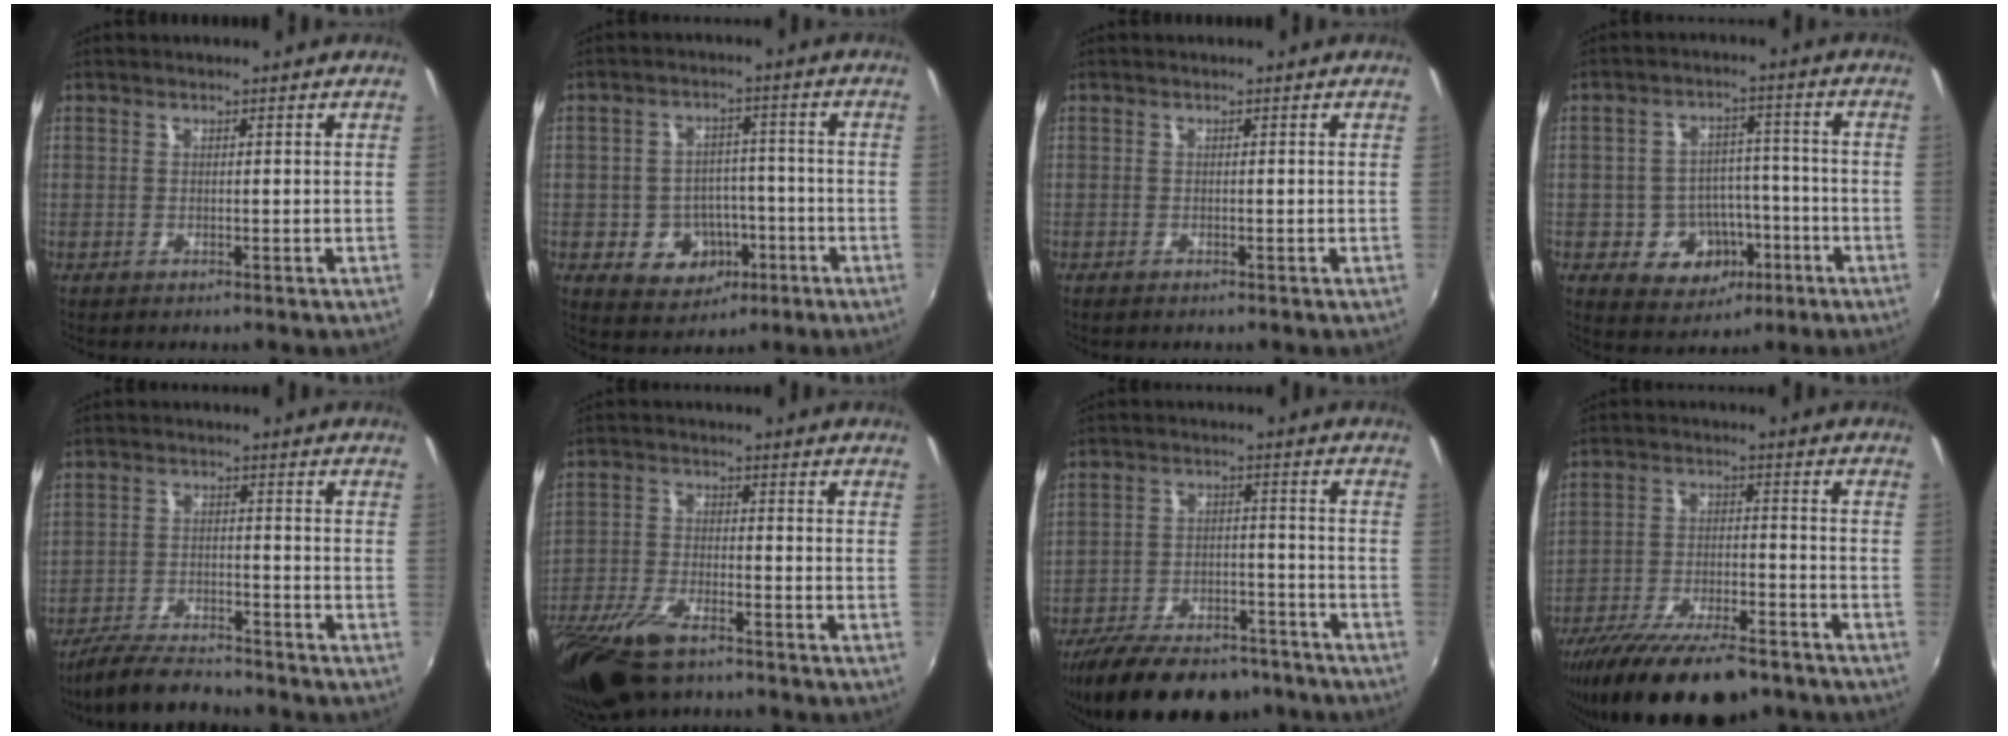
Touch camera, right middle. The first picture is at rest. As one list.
[{"total": 9.4, "force": [-3.7, 7.8, 3.9], "torque": [-0.094, 0.017, -0.034]}, {"total": 0.6, "force": [-0.5, 0.2, 0.2], "torque": [-0.005, -0.004, -0.010]}, {"total": 10.0, "force": [-4.1, 8.1, 4.2], "torque": [-0.090, 0.024, -0.040]}, {"total": 9.2, "force": [-8.3, 2.0, 3.4], "torque": [-0.092, -0.008, -0.143]}, {"total": 15.3, "force": [-11.2, 5.4, 9.0], "torque": [-0.213, -0.043, -0.211]}, {"total": 21.4, "force": [-17.3, 8.1, 9.6], "torque": [-0.195, -0.009, -0.247]}, {"total": 19.1, "force": [-14.9, 5.6, 10.6], "torque": [-0.207, -0.040, -0.236]}]